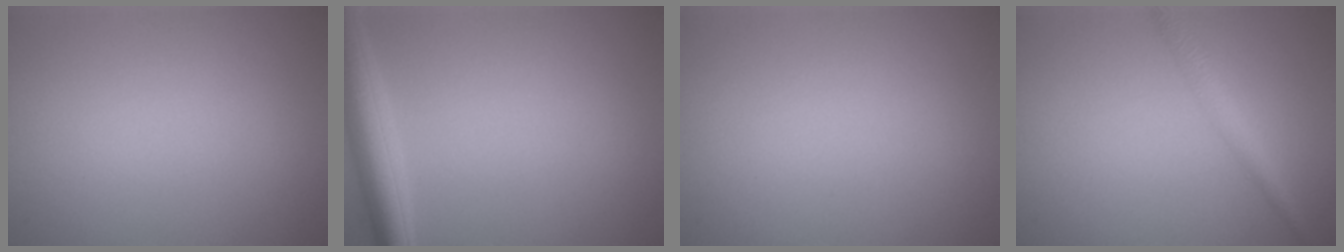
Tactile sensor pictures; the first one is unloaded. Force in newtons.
{"total": 4.3, "press": 4.3, "slide": 0.2}
{"total": 0.0}
{"total": 2.2, "press": 2.2, "slide": 0.1}